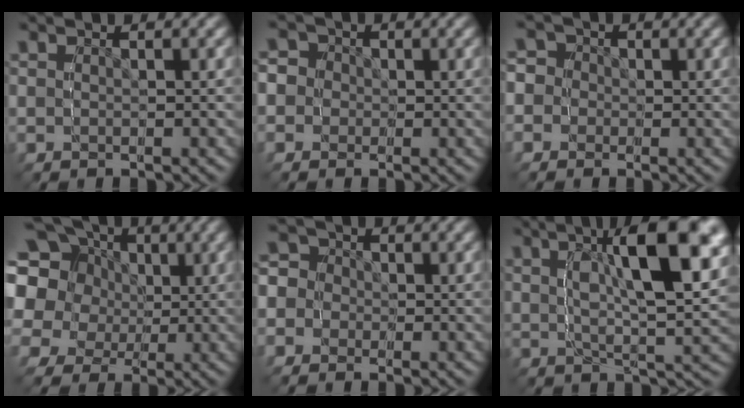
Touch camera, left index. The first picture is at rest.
{"total": 6.1, "force": [1.2, 5.9, 1.0], "torque": [-0.027, -0.011, 0.017]}
{"total": 5.7, "force": [1.0, 5.5, 0.9], "torque": [-0.023, -0.009, 0.012]}
{"total": 15.5, "force": [3.0, 12.5, 8.7], "torque": [-0.175, -0.012, 0.042]}
{"total": 6.8, "force": [1.4, 6.5, 1.7], "torque": [-0.031, -0.006, 0.014]}
{"total": 6.7, "force": [3.9, -0.6, 5.4], "torque": [-0.093, 0.050, 0.050]}